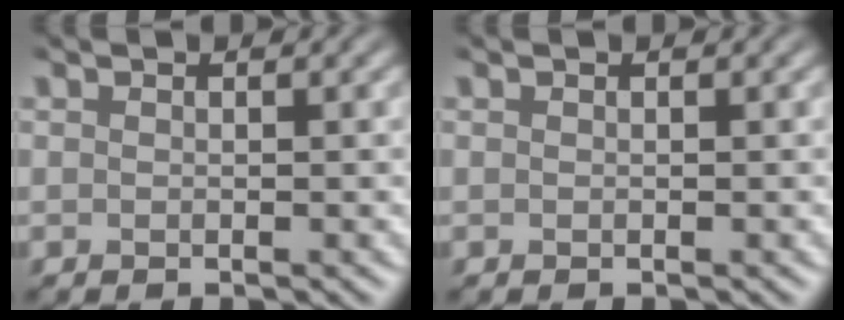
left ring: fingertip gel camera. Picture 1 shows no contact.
{"total": 0.0}